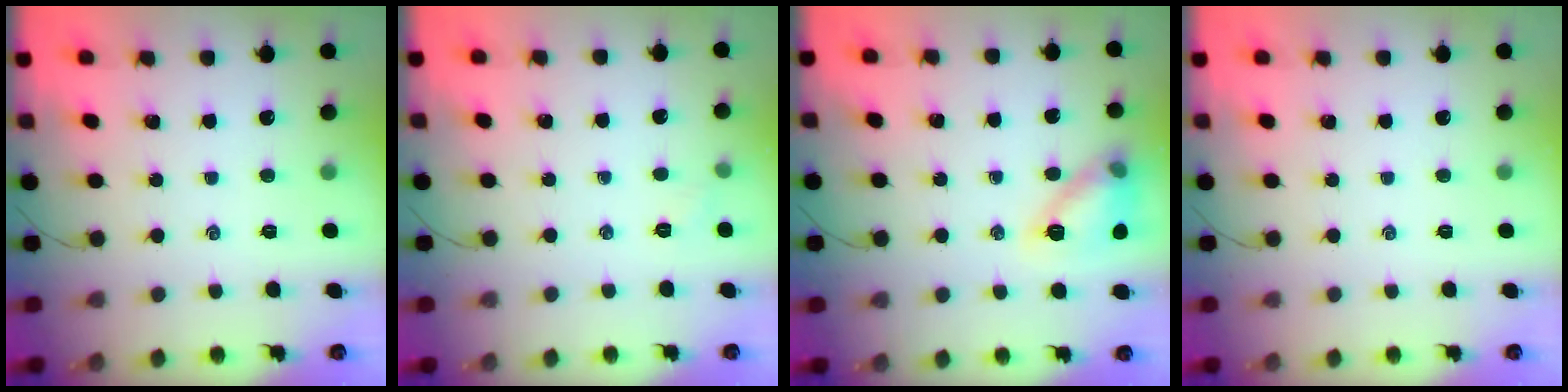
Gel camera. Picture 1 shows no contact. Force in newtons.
{"total": 3.9, "press": 3.8, "slide": 1.0}
{"total": 13.1, "press": 13.1, "slide": 1.2}
{"total": 0.0}